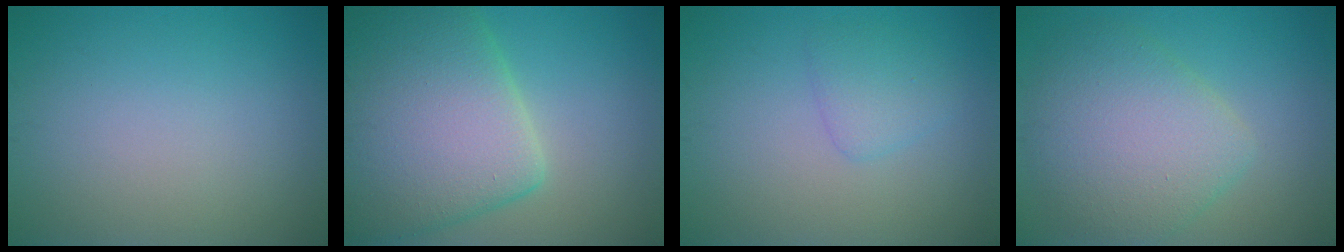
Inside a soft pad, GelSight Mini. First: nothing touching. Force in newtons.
{"total": 11.3, "press": 11.2, "slide": 0.4}
{"total": 1.9, "press": 1.9, "slide": 0.2}
{"total": 6.4, "press": 6.4, "slide": 0.2}